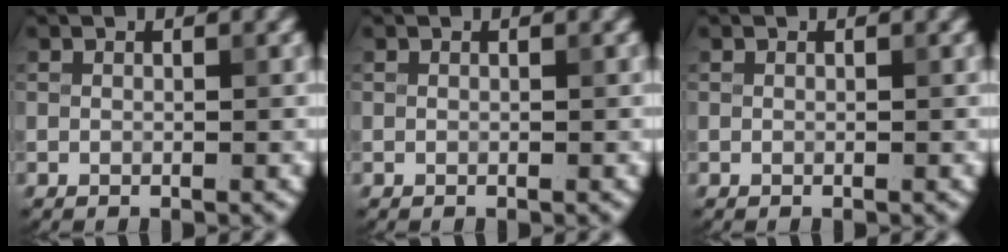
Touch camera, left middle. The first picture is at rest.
{"total": 0.0}
{"total": 0.0}